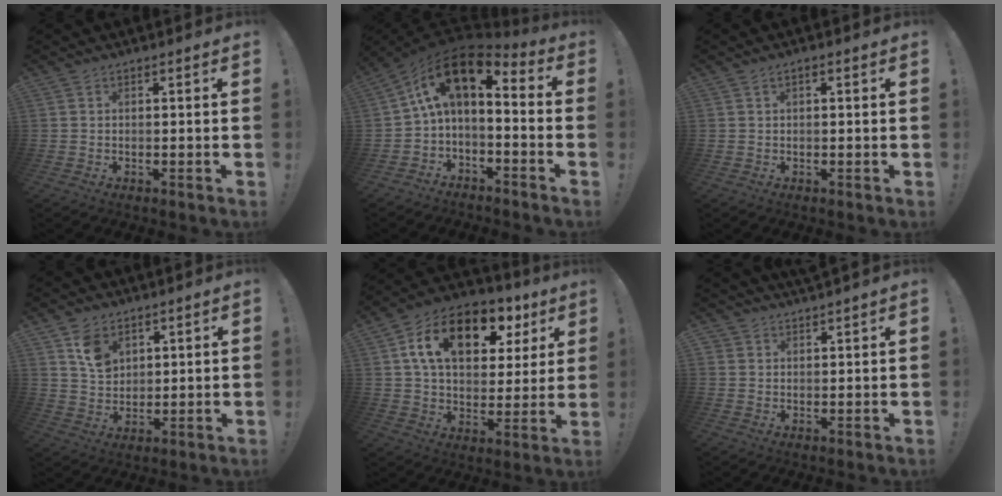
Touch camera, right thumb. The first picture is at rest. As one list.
[{"total": 10.4, "force": [3.5, 5.0, 8.5], "torque": [-0.143, -0.021, 0.065]}, {"total": 0.8, "force": [0.2, 0.3, 0.7], "torque": [-0.018, 0.002, 0.003]}, {"total": 8.6, "force": [4.7, 6.2, 3.7], "torque": [-0.053, -0.019, 0.092]}, {"total": 17.9, "force": [8.0, 10.7, 11.9], "torque": [-0.193, -0.028, 0.139]}, {"total": 2.4, "force": [2.4, 0.2, -0.1], "torque": [0.003, -0.018, 0.046]}]